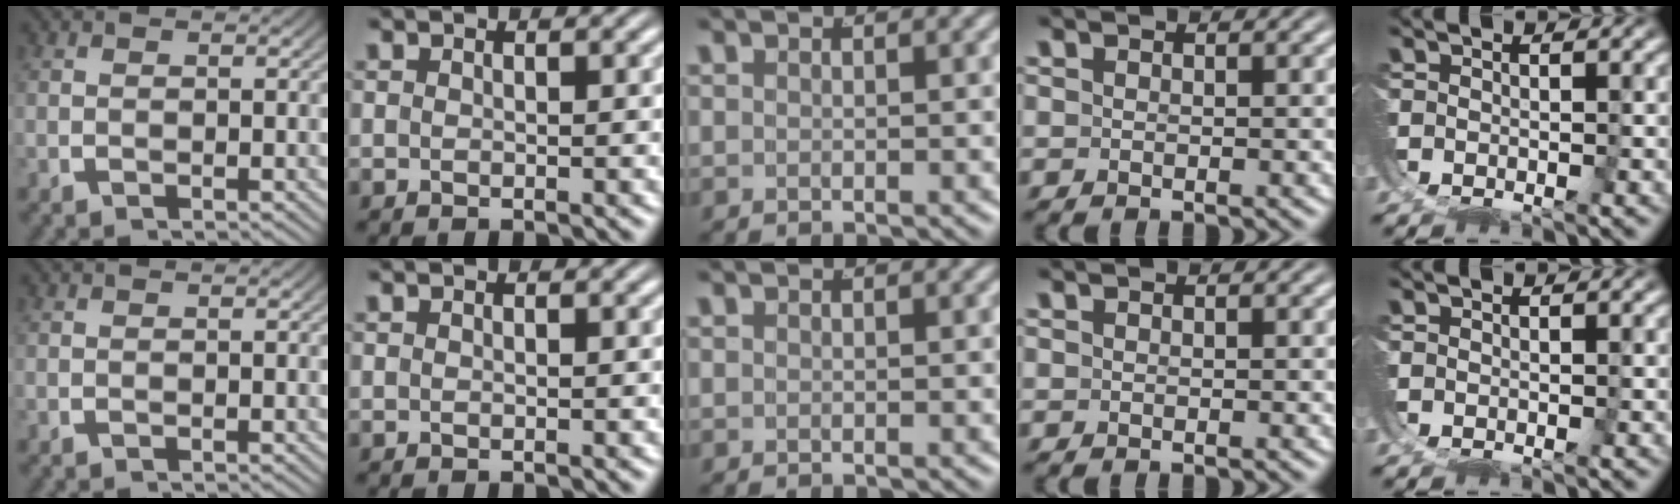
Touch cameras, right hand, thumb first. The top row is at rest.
{}